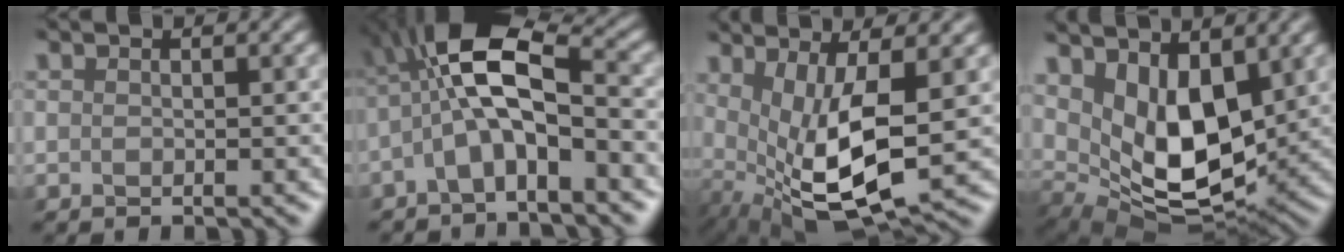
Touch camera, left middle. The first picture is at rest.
{"total": 7.3, "force": [-1.1, 2.5, 6.8], "torque": [-0.139, 0.029, -0.033]}
{"total": 8.9, "force": [-0.2, 2.6, 8.5], "torque": [-0.160, -0.016, 0.001]}
{"total": 8.0, "force": [2.2, 4.4, 6.3], "torque": [-0.122, -0.023, 0.044]}